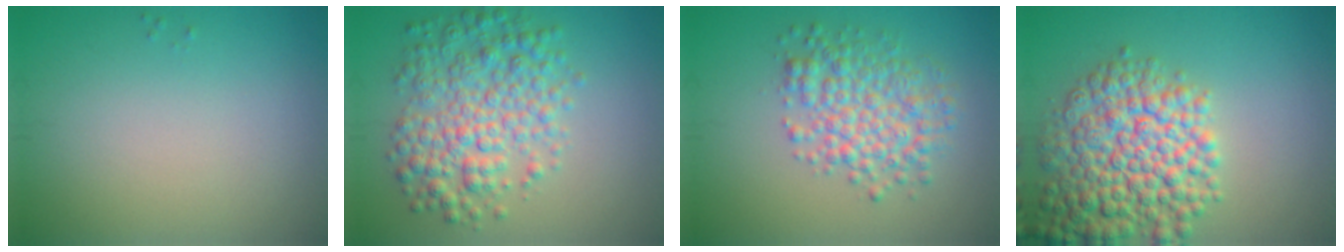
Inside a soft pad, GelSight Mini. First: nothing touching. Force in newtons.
{"total": 6.3, "press": 6.3, "slide": 0.1}
{"total": 5.0, "press": 5.0, "slide": 0.1}
{"total": 9.2, "press": 9.2, "slide": 0.3}